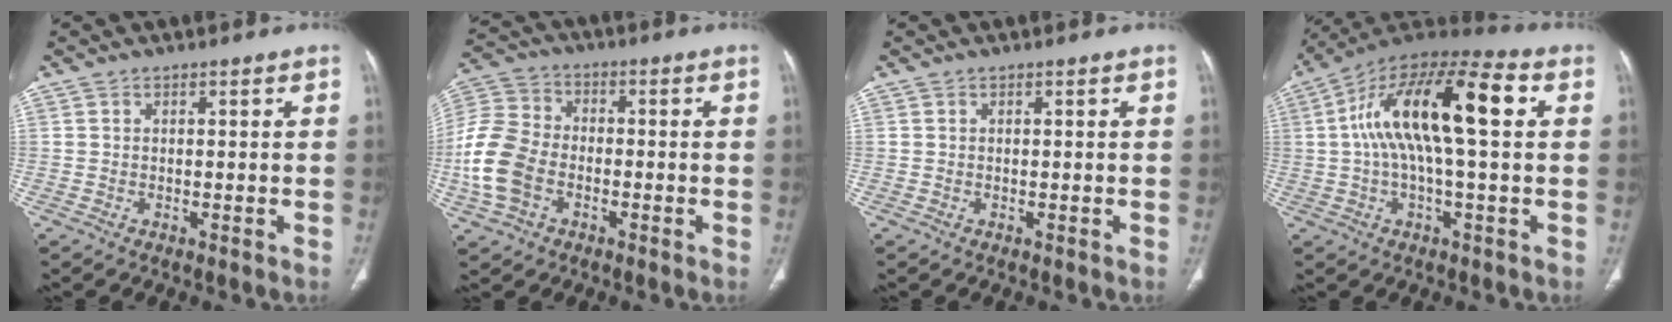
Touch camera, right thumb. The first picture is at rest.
{"total": 13.0, "force": [-3.4, 9.4, 8.3], "torque": [-0.180, 0.023, -0.072]}
{"total": 0.0}
{"total": 19.2, "force": [3.1, 6.4, 17.8], "torque": [-0.319, 0.039, 0.043]}